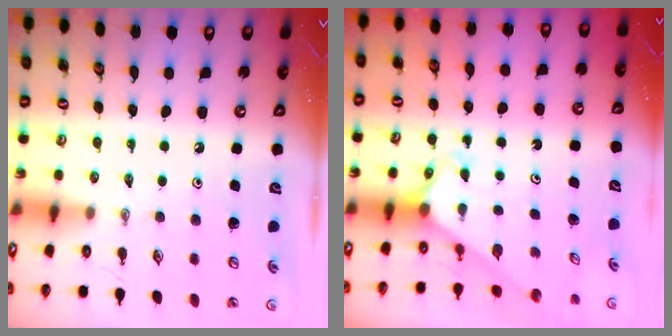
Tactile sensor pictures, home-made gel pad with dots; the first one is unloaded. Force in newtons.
{"total": 2.4, "press": 2.4, "slide": 0.2}